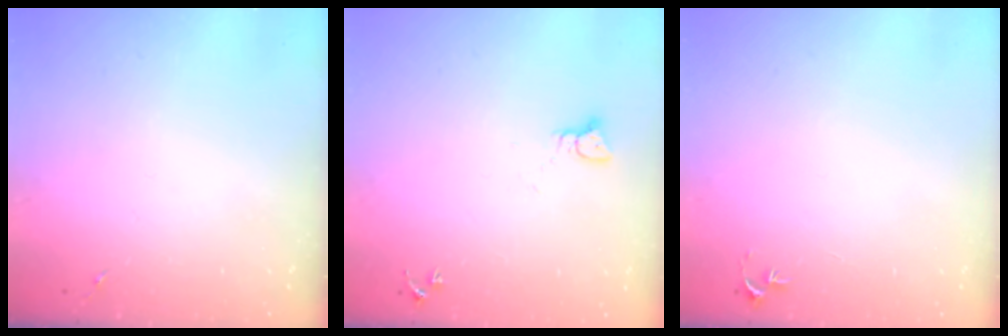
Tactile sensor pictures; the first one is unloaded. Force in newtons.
{"total": 2.2, "press": 2.2, "slide": 0.2}
{"total": 2.7, "press": 2.7, "slide": 0.3}